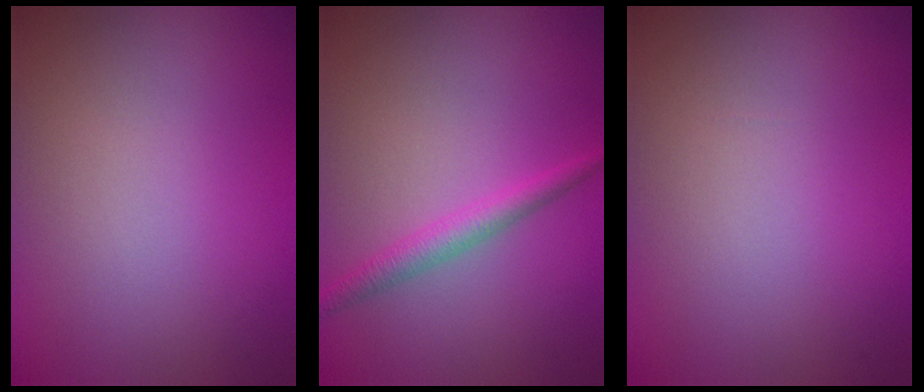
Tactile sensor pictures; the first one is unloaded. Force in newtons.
{"total": 2.0, "press": 2.0, "slide": 0.1}
{"total": 0.0}